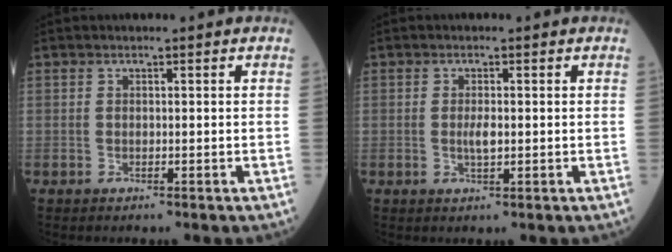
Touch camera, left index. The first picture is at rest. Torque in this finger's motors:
{"motor_torque": [0.42, -0.04, 0.03, 0.02]}